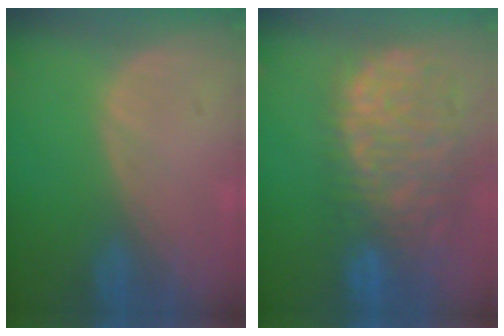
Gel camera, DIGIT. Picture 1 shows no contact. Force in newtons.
{"total": 12.9, "press": 10.6, "slide": 7.2}